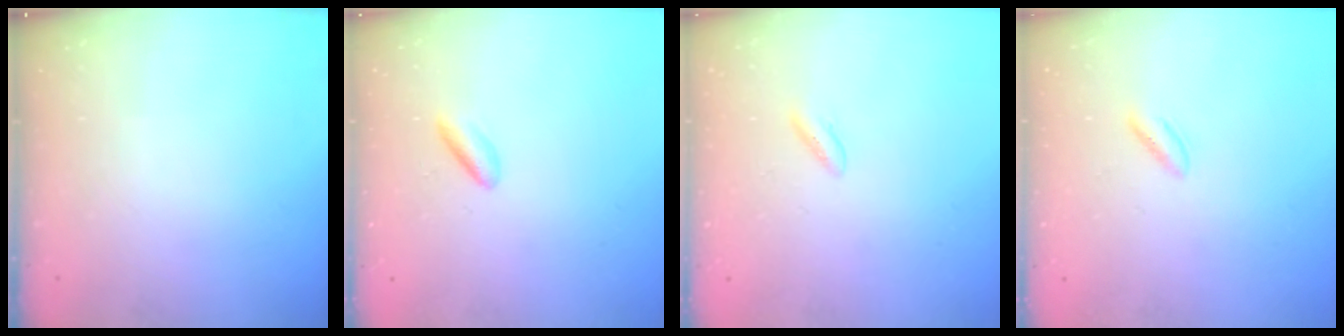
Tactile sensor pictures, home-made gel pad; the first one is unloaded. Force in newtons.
{"total": 2.8, "press": 2.7, "slide": 0.8}
{"total": 1.3, "press": 1.1, "slide": 0.7}
{"total": 1.6, "press": 1.2, "slide": 1.0}